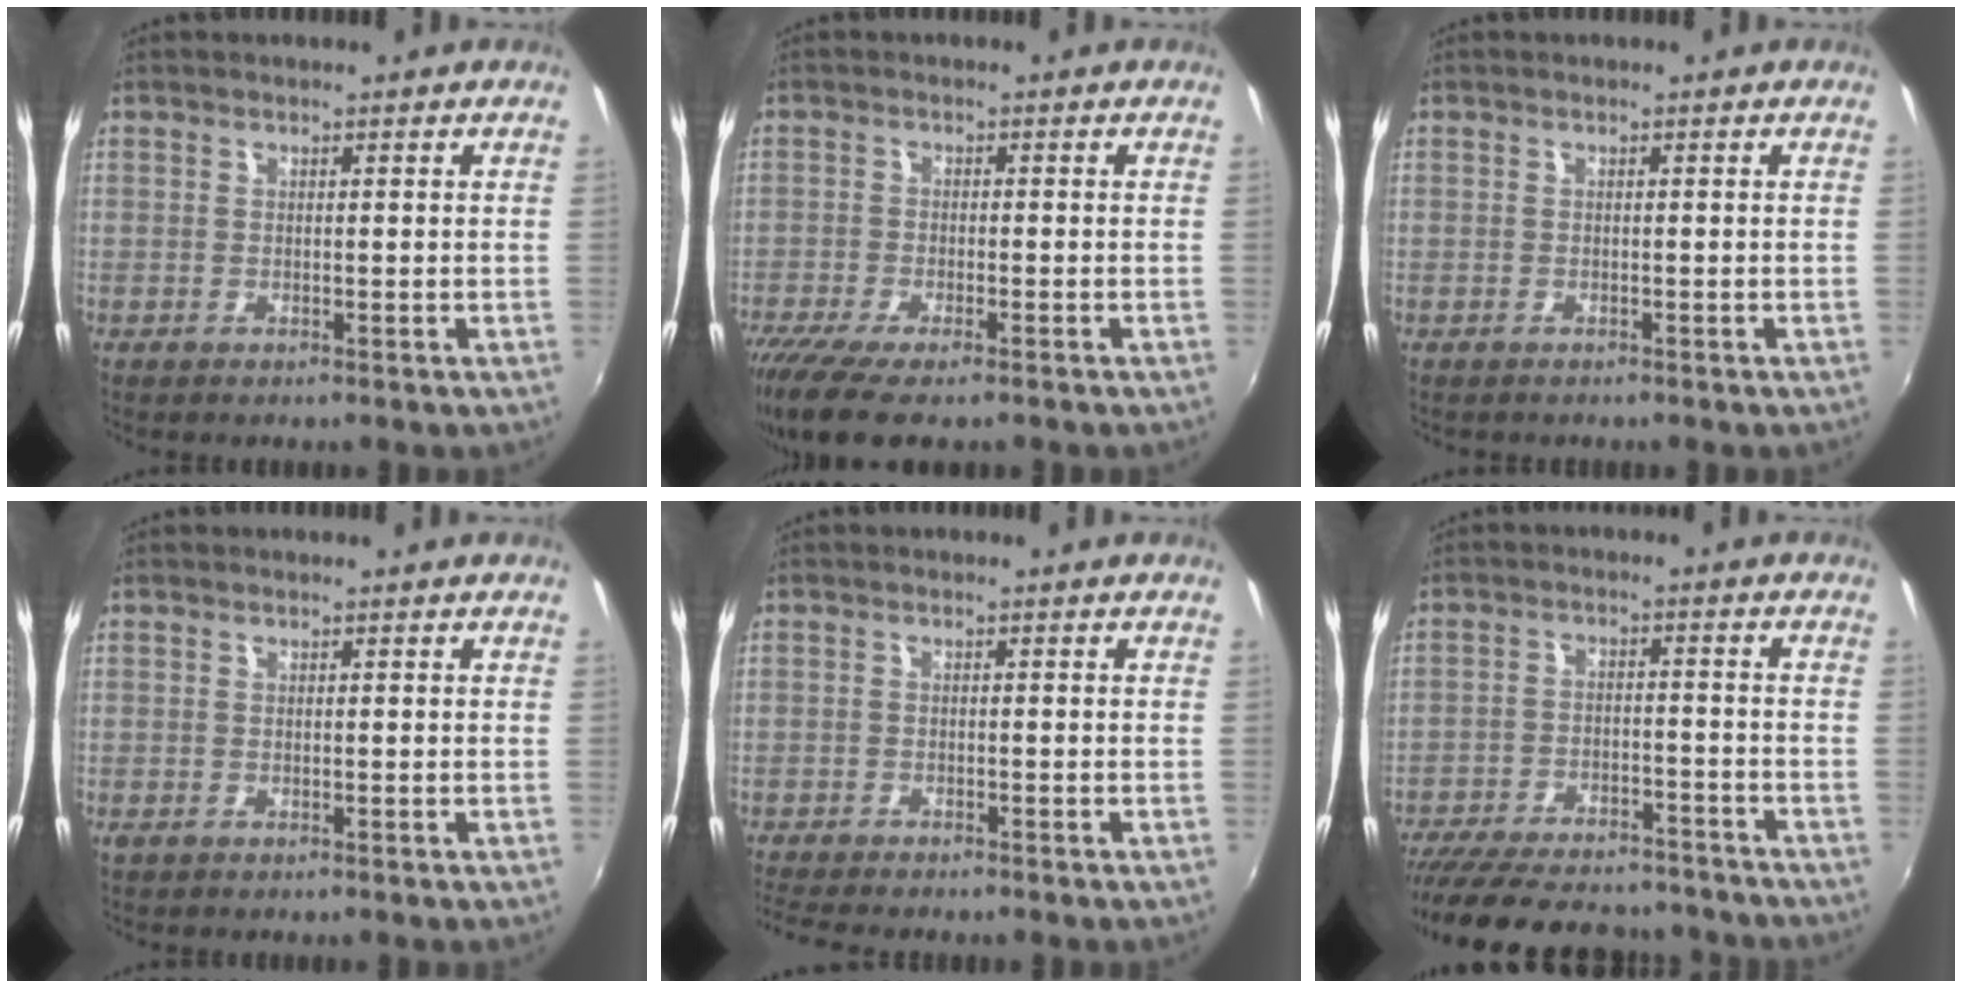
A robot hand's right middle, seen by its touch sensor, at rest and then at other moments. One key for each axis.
{"total": 10.1, "fx": -7.6, "fy": 2.3, "fz": 6.3, "tx": -0.148, "ty": -0.045, "tz": -0.137}
{"total": 0.5, "fx": -0.5, "fy": 0.2, "fz": 0.0, "tx": -0.004, "ty": 0.000, "tz": -0.008}
{"total": 0.0}
{"total": 6.0, "fx": -5.4, "fy": 0.5, "fz": 2.5, "tx": -0.065, "ty": -0.023, "tz": -0.091}
{"total": 23.4, "fx": -20.1, "fy": 7.4, "fz": 9.5, "tx": -0.202, "ty": -0.007, "tz": -0.277}